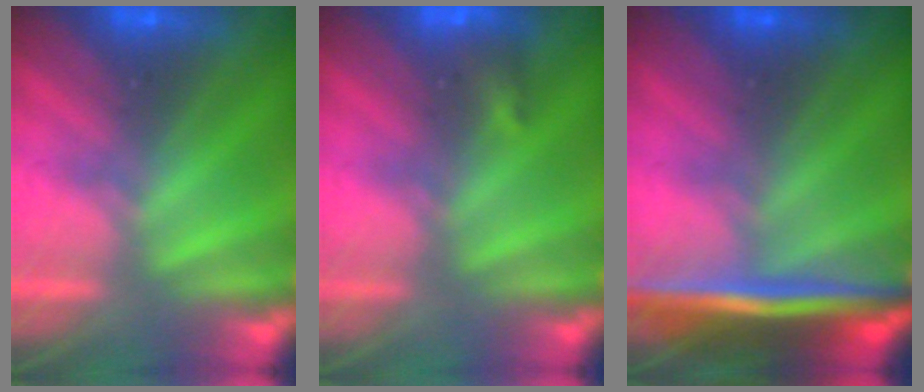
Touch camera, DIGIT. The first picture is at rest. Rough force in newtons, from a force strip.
{"total": 2.8}
{"total": 7.5}